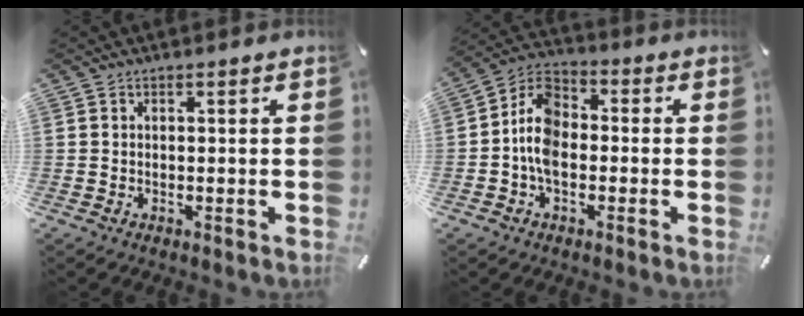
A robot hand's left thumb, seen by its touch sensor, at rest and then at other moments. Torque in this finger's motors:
{"motor_torque": [1.01, 1.67, 0.51, -0.33, 0.29]}